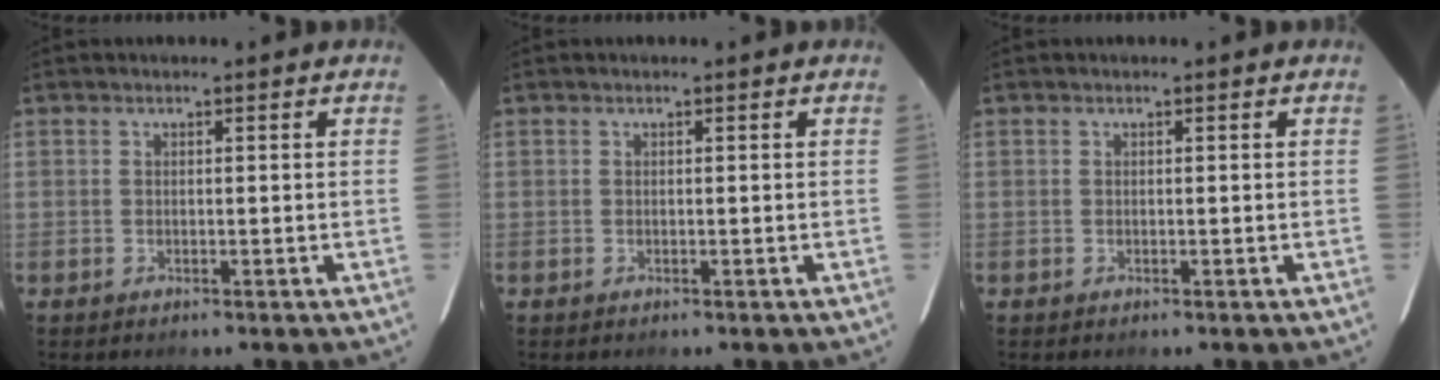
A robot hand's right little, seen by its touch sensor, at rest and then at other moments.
{"total": 0.0}
{"total": 0.0}